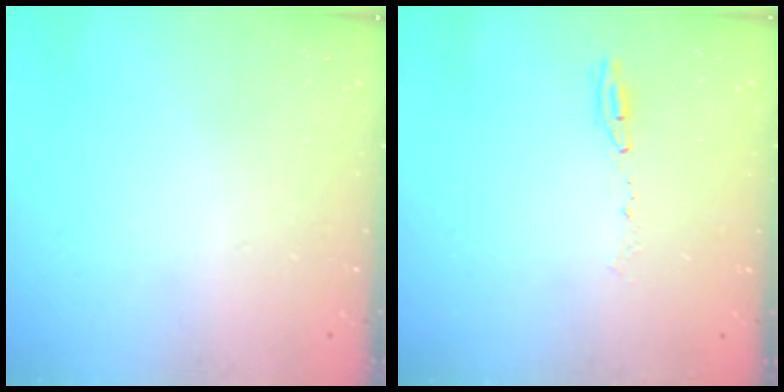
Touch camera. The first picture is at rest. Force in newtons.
{"total": 5.7, "press": 5.7, "slide": 0.7}